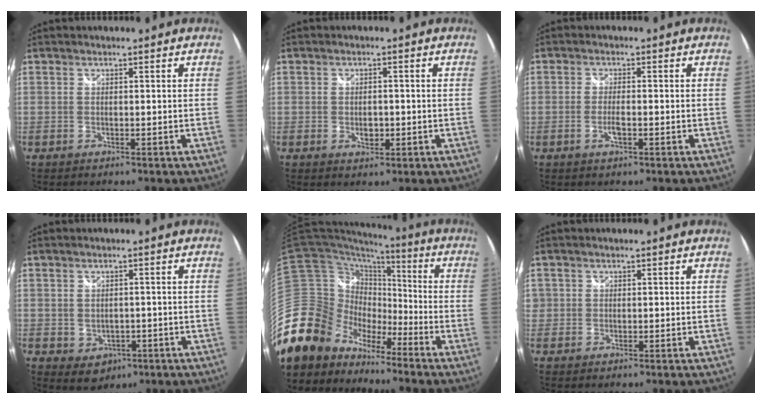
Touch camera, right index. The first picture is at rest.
{"total": 3.0, "force": [-0.5, 2.0, 2.1], "torque": [-0.034, -0.002, -0.009]}
{"total": 2.8, "force": [-1.0, 0.9, 2.5], "torque": [-0.050, -0.003, -0.019]}
{"total": 4.5, "force": [-0.8, 3.9, 2.1], "torque": [-0.044, -0.001, 0.002]}
{"total": 17.8, "force": [-13.0, 11.4, 4.4], "torque": [-0.112, 0.025, -0.244]}
{"total": 1.9, "force": [0.4, 1.8, 0.3], "torque": [-0.002, 0.002, 0.004]}